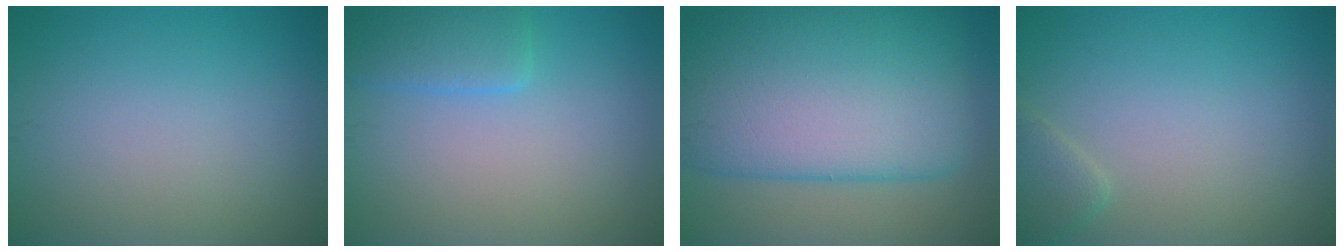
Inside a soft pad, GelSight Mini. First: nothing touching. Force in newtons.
{"total": 3.0, "press": 3.0, "slide": 0.2}
{"total": 13.4, "press": 13.4, "slide": 0.4}
{"total": 1.7, "press": 1.7, "slide": 0.1}